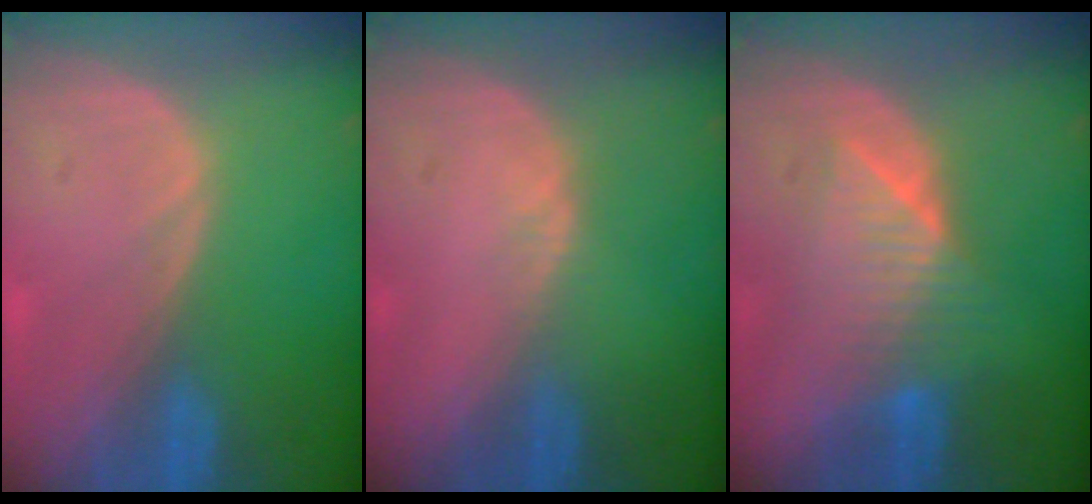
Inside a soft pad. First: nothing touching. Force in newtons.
{"total": 1.0, "press": 0.7, "slide": 0.6}
{"total": 6.6, "press": 6.6, "slide": 0.5}